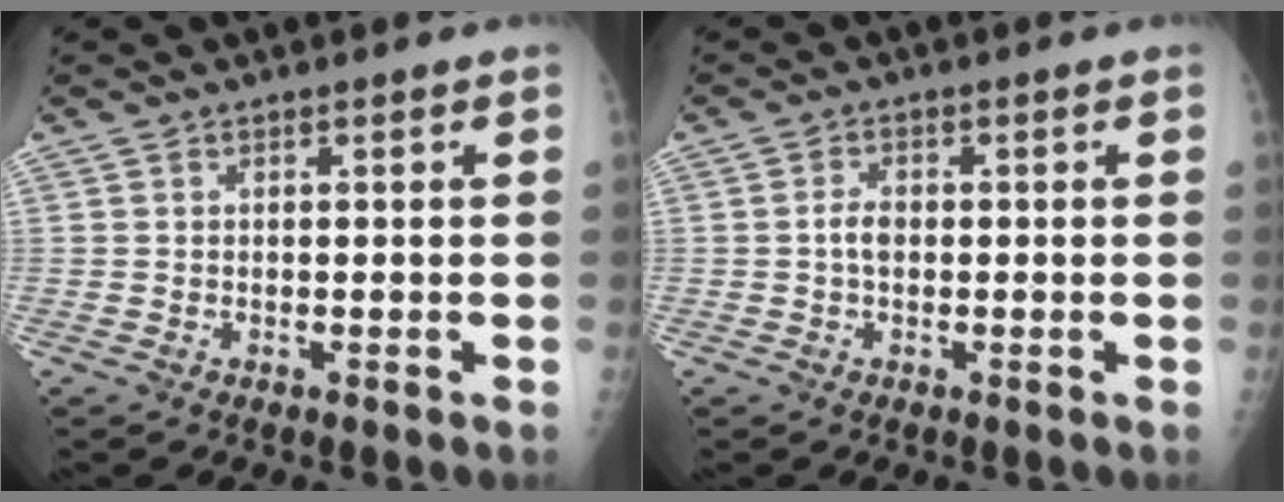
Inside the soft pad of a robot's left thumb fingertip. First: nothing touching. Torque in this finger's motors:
{"motor_torque": [-0.02, 0.00, 0.23, -0.26, 0.00]}